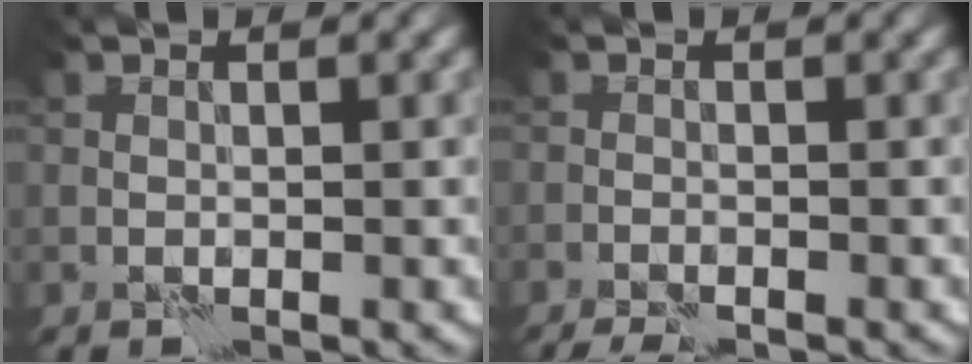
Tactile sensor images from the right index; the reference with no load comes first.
{"total": 2.9, "force": [-2.5, 0.3, 1.4], "torque": [-0.036, -0.009, -0.047]}